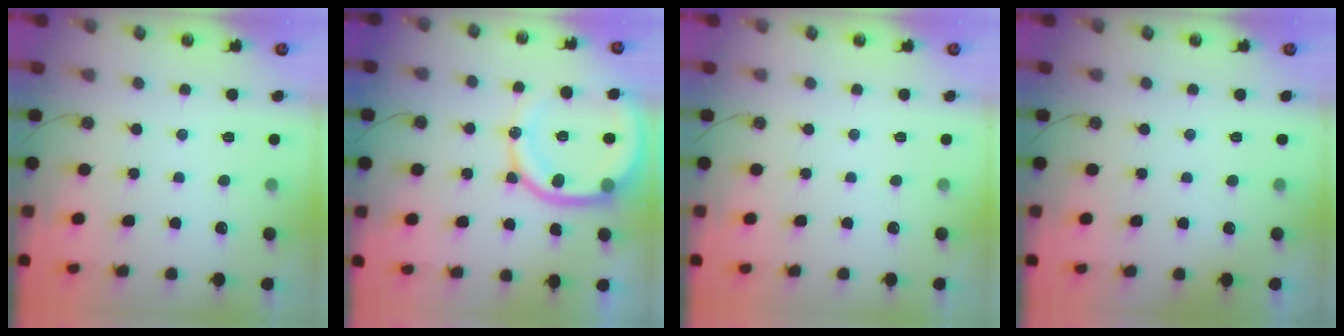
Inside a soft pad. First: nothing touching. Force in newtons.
{"total": 16.0, "press": 15.9, "slide": 1.9}
{"total": 0.0}
{"total": 1.7, "press": 0.4, "slide": 1.6}